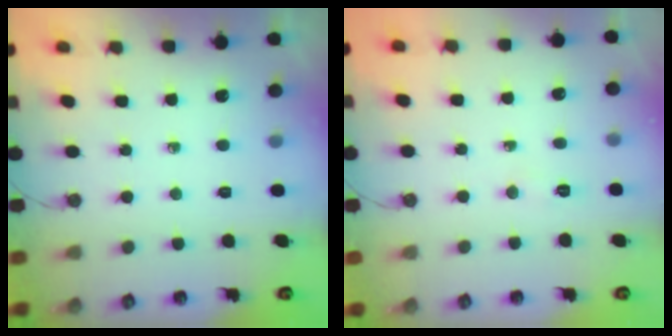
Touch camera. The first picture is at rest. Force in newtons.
{"total": 4.3, "press": 3.7, "slide": 2.3}